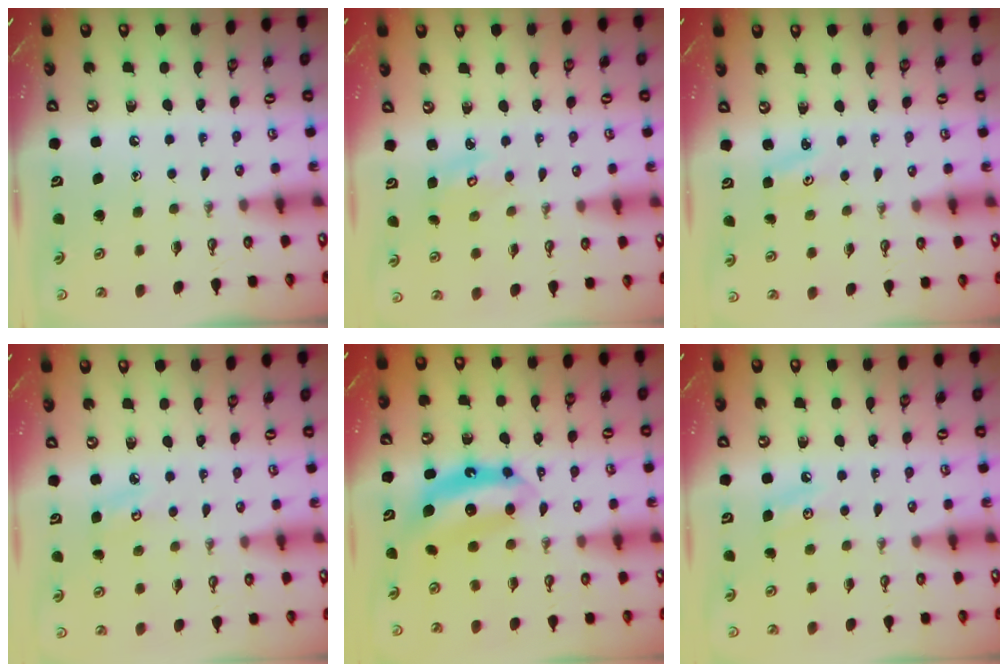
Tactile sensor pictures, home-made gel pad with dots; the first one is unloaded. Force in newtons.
{"total": 2.6, "press": 2.6, "slide": 0.2}
{"total": 2.6, "press": 2.6, "slide": 0.3}
{"total": 5.1, "press": 5.1, "slide": 0.5}
{"total": 7.0, "press": 7.0, "slide": 0.5}
{"total": 5.3, "press": 5.2, "slide": 0.8}